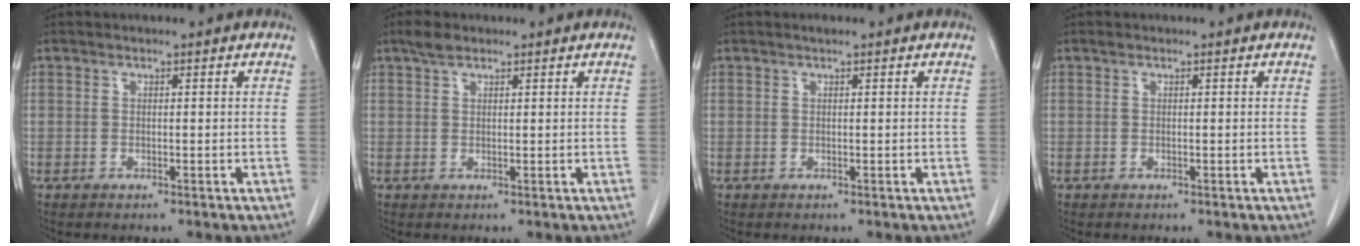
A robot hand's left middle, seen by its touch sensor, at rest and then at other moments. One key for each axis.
{"total": 2.0, "fx": 1.6, "fy": 0.8, "fz": 1.0, "tx": -0.025, "ty": 0.007, "tz": 0.029}
{"total": 0.6, "fx": 0.4, "fy": 0.0, "fz": 0.4, "tx": -0.012, "ty": 0.001, "tz": 0.008}
{"total": 0.0}